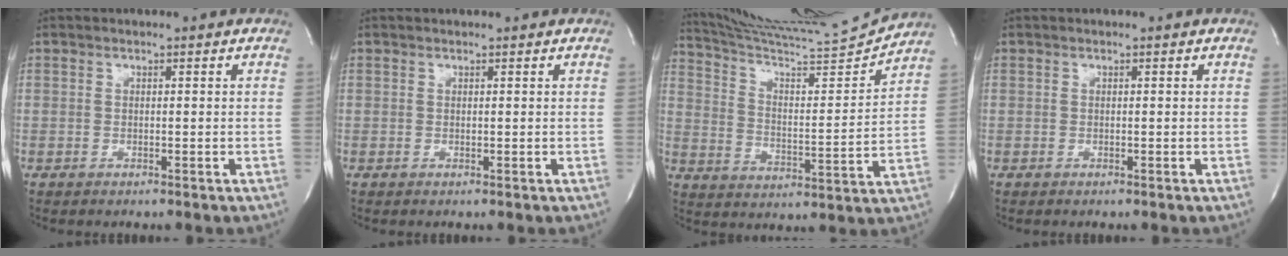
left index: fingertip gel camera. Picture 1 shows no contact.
{"total": 0.6, "force": [0.6, 0.1, 0.2], "torque": [-0.004, 0.004, 0.008]}
{"total": 17.1, "force": [16.5, -1.9, 4.2], "torque": [-0.086, -0.057, 0.256]}
{"total": 0.0}